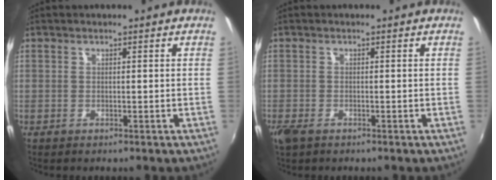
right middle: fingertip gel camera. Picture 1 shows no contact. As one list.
[{"total": 2.6, "force": [-1.7, 1.1, 1.7], "torque": [-0.037, -0.009, -0.032]}]